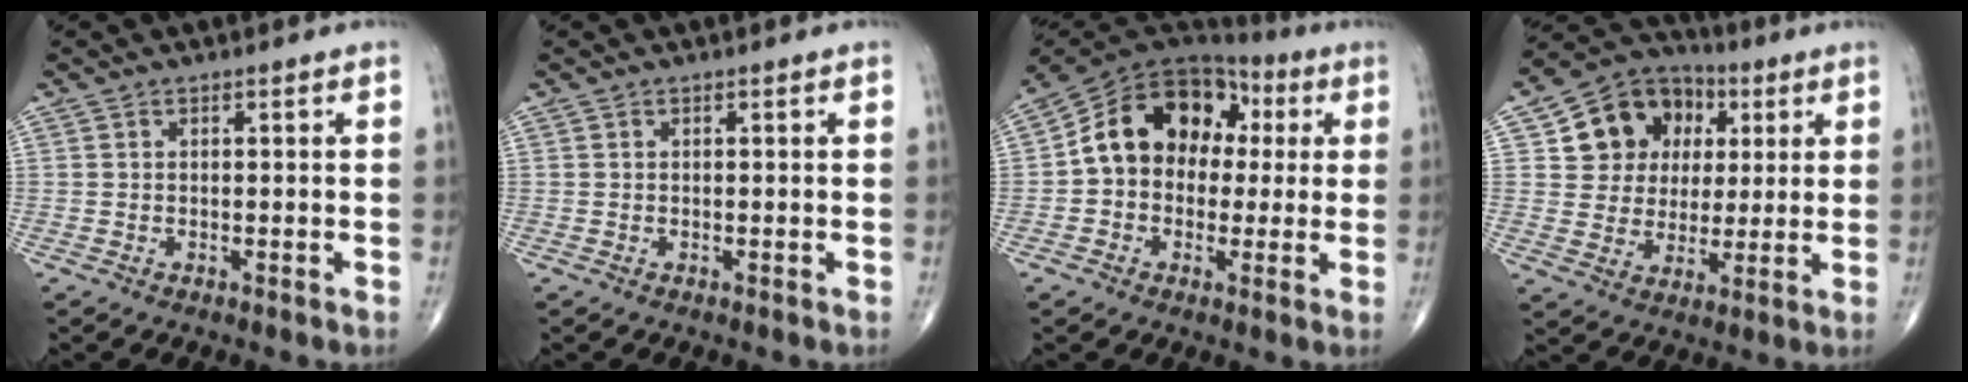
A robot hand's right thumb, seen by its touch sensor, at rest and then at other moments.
{"total": 0.0}
{"total": 16.0, "force": [1.8, 12.3, 10.1], "torque": [-0.134, 0.047, 0.021]}
{"total": 14.3, "force": [4.1, 12.3, 6.0], "torque": [-0.053, 0.006, 0.069]}